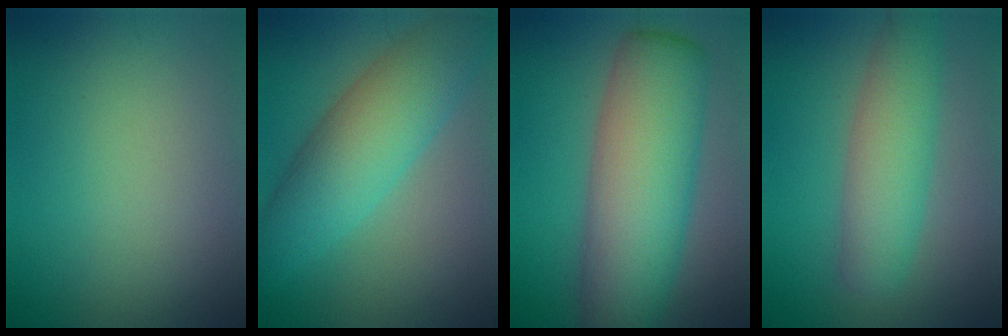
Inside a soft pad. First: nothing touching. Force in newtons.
{"total": 7.8, "press": 7.8, "slide": 0.1}
{"total": 10.8, "press": 10.8, "slide": 0.3}
{"total": 5.5, "press": 5.5, "slide": 0.1}